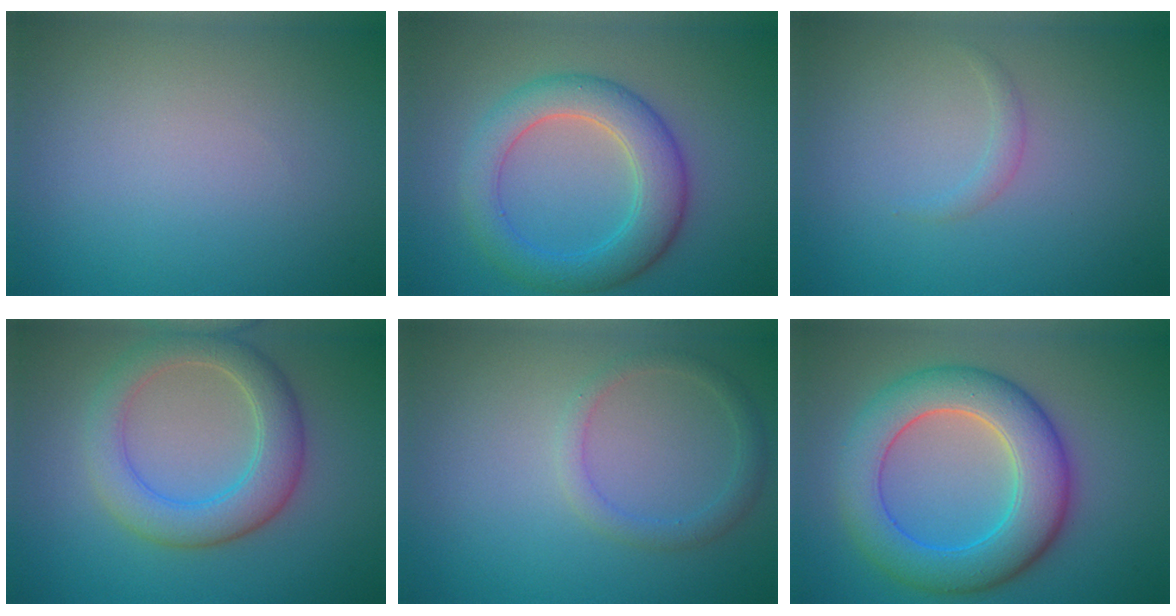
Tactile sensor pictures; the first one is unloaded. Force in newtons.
{"total": 5.4, "press": 5.4, "slide": 0.1}
{"total": 0.9, "press": 0.9, "slide": 0.0}
{"total": 5.0, "press": 4.9, "slide": 0.4}
{"total": 1.8, "press": 1.8, "slide": 0.1}
{"total": 7.9, "press": 7.9, "slide": 0.1}